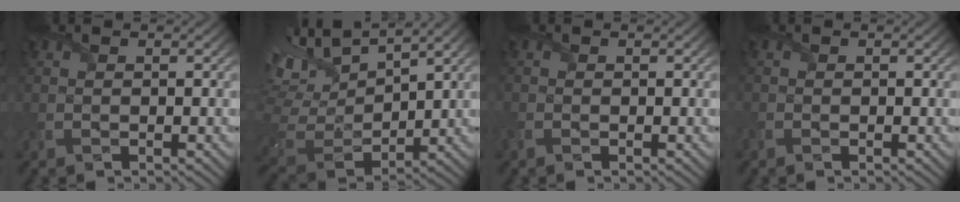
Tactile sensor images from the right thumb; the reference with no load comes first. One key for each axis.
{"total": 12.1, "fx": 7.8, "fy": 4.6, "fz": 8.1, "tx": -0.222, "ty": 0.026, "tz": 0.148}
{"total": 1.5, "fx": -1.1, "fy": 0.8, "fz": 0.6, "tx": -0.023, "ty": -0.010, "tz": -0.028}
{"total": 0.9, "fx": -0.8, "fy": 0.5, "fz": 0.2, "tx": -0.006, "ty": -0.007, "tz": -0.016}